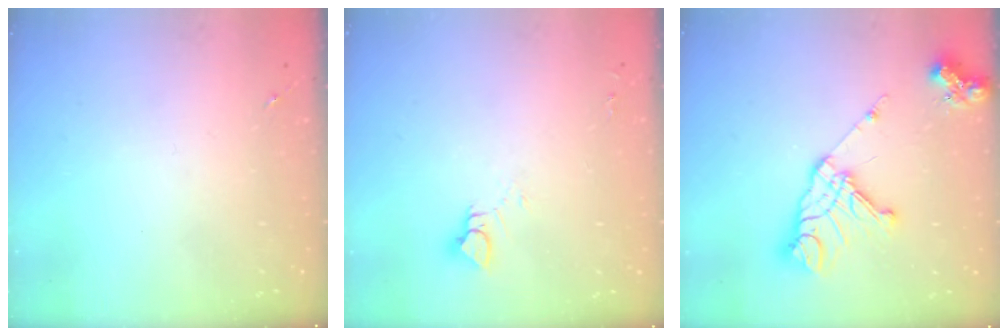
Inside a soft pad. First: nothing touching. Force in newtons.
{"total": 4.6, "press": 4.5, "slide": 0.5}
{"total": 18.6, "press": 18.5, "slide": 2.1}